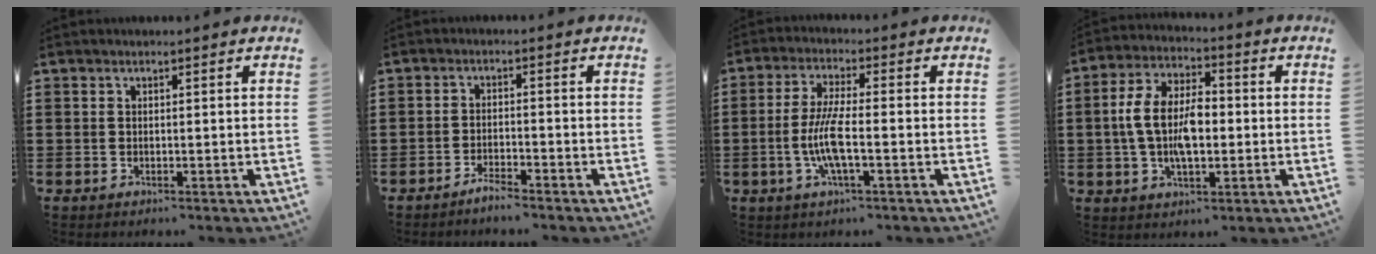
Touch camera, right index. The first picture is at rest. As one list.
[{"total": 2.0, "force": [-2.0, 0.1, 0.4], "torque": [-0.010, 0.003, -0.038]}, {"total": 6.8, "force": [-1.7, 1.3, 6.4], "torque": [-0.144, -0.010, -0.041]}, {"total": 9.4, "force": [-0.5, 5.1, 7.9], "torque": [-0.181, 0.005, -0.018]}]